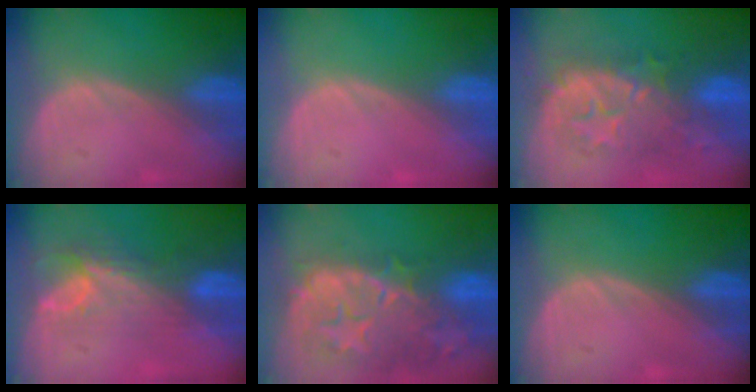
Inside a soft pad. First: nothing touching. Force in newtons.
{"total": 0.0}
{"total": 9.0, "press": 8.9, "slide": 1.1}
{"total": 7.9, "press": 6.6, "slide": 4.3}
{"total": 14.6, "press": 11.7, "slide": 8.7}
{"total": 0.0}